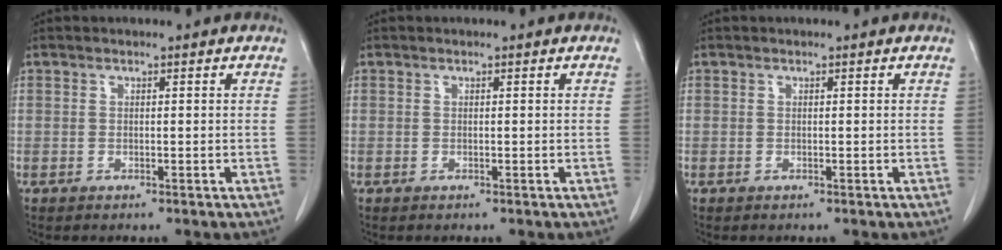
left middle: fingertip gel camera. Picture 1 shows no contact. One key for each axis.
{"total": 0.0}
{"total": 0.0}